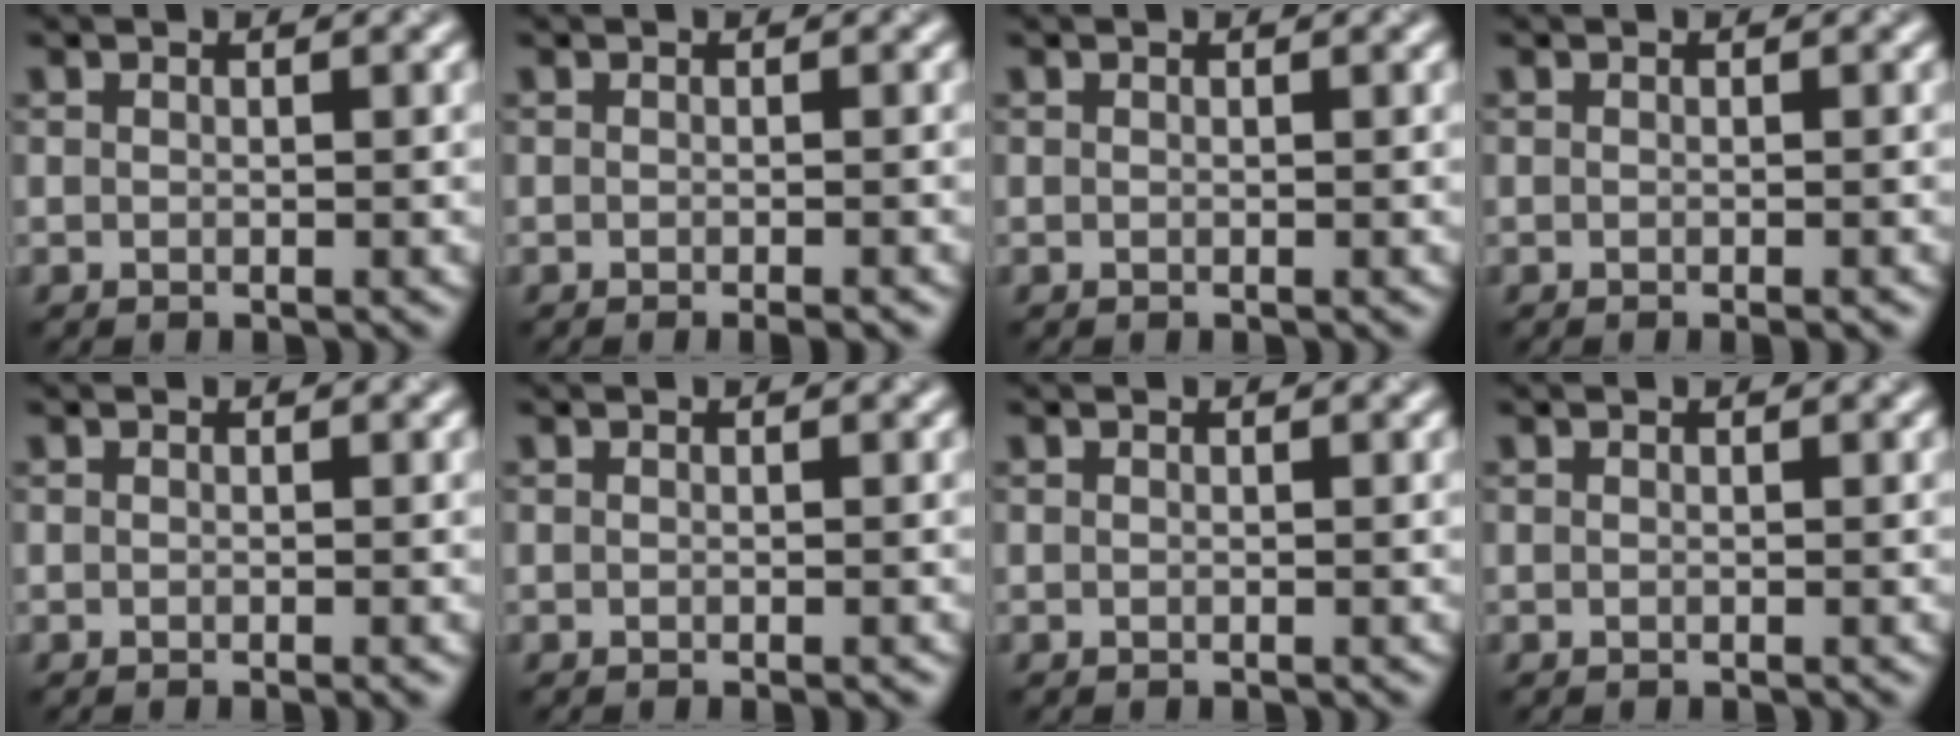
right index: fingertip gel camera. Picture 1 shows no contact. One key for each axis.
{"total": 1.3, "fx": -0.7, "fy": 0.2, "fz": 1.0, "tx": -0.009, "ty": -0.004, "tz": -0.011}
{"total": 0.0}
{"total": 0.9, "fx": -0.5, "fy": 0.1, "fz": 0.7, "tx": -0.009, "ty": -0.004, "tz": -0.007}
{"total": 0.6, "fx": -0.2, "fy": 0.1, "fz": 0.6, "tx": -0.005, "ty": -0.003, "tz": -0.004}
{"total": 0.5, "fx": -0.3, "fy": 0.0, "fz": 0.4, "tx": -0.004, "ty": -0.001, "tz": -0.004}
{"total": 0.0}
{"total": 0.0}